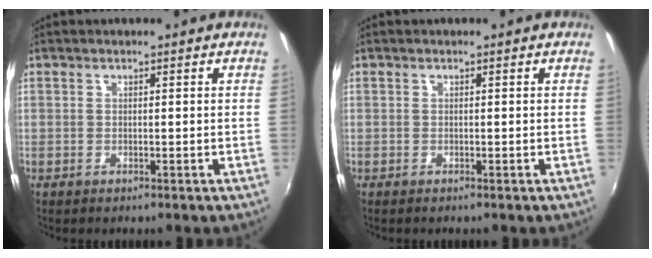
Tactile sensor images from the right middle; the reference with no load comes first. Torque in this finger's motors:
{"motor_torque": [-0.23, 0.09, -0.02, 0.01]}